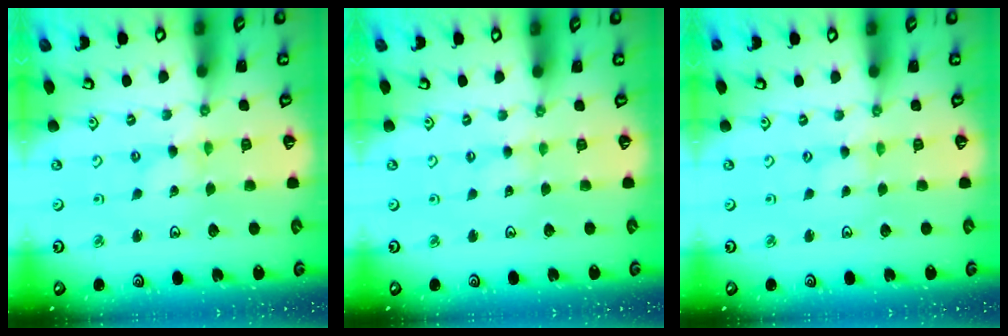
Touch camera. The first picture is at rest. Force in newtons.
{"total": 1.7, "press": 1.7, "slide": 0.4}
{"total": 0.6, "press": 0.6, "slide": 0.1}